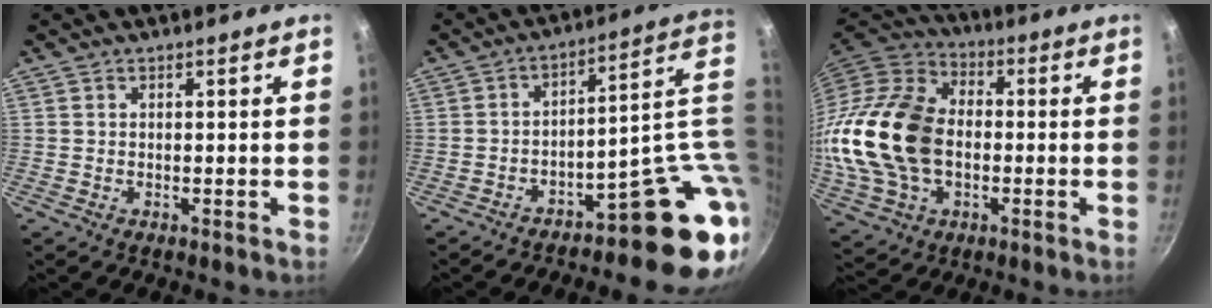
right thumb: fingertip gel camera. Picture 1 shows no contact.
{"total": 16.9, "force": [-3.8, 6.9, 14.9], "torque": [-0.126, 0.035, -0.050]}
{"total": 22.6, "force": [-1.7, 15.6, 16.2], "torque": [-0.309, 0.030, -0.028]}